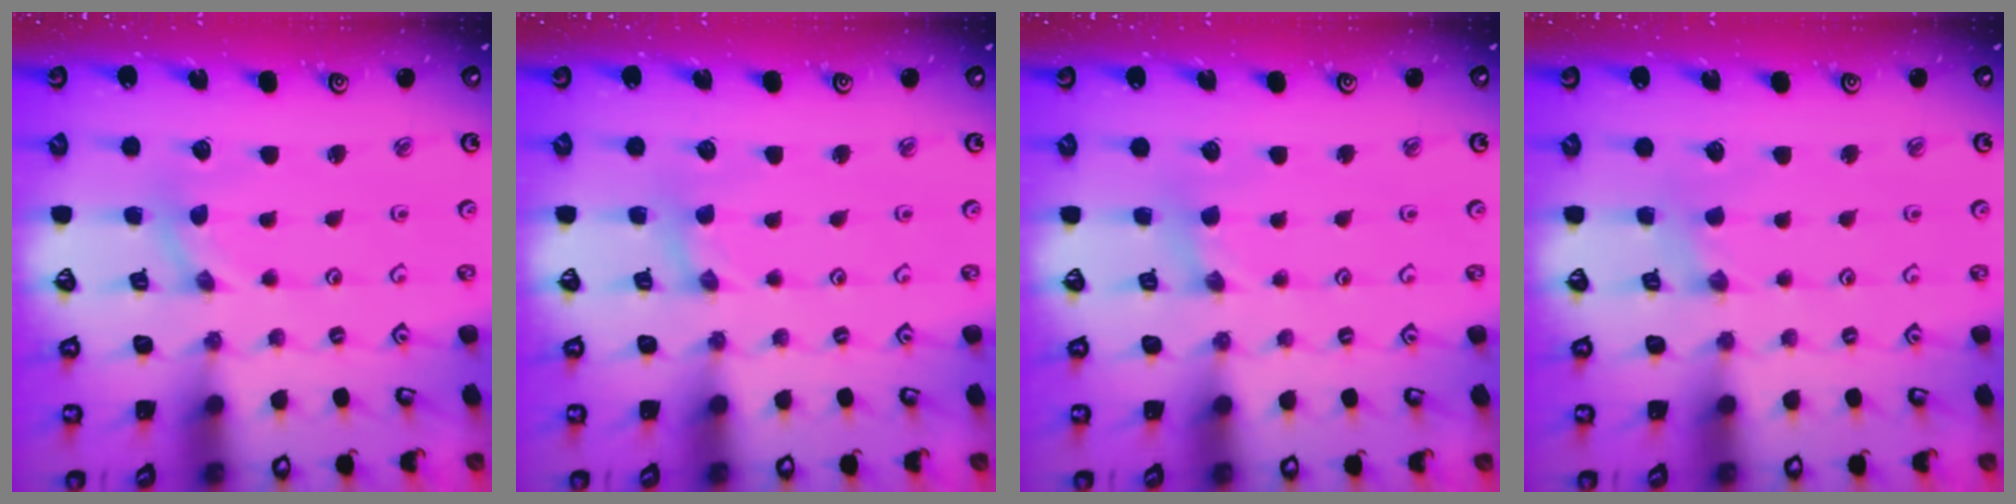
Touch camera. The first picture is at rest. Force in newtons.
{"total": 0.7, "press": 0.6, "slide": 0.2}
{"total": 1.1, "press": 1.1, "slide": 0.2}
{"total": 0.0}